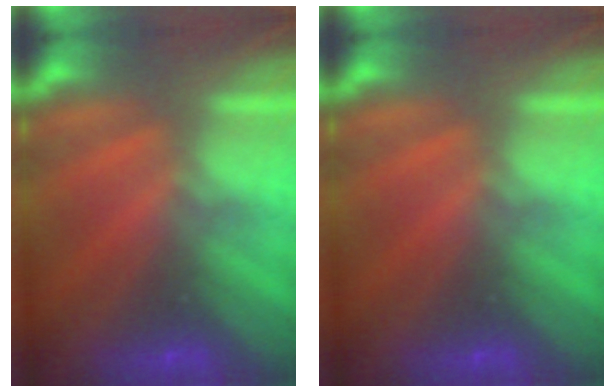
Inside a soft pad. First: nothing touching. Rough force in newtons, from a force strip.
{"total": 0.0}